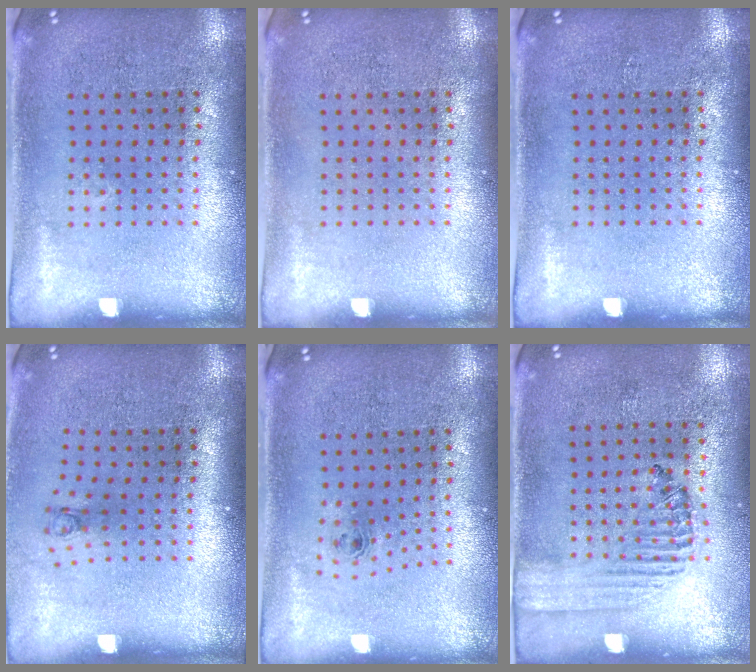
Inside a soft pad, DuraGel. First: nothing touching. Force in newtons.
{"total": 0.0}
{"total": 0.0}
{"total": 0.7, "press": 0.3, "slide": 0.7}
{"total": 0.8, "press": 0.4, "slide": 0.7}
{"total": 1.4, "press": 1.2, "slide": 0.7}